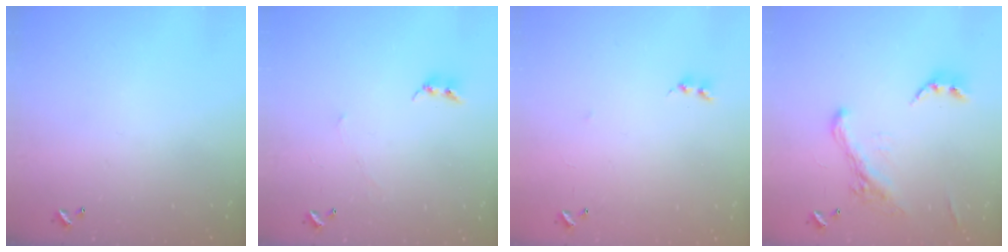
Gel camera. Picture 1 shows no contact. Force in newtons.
{"total": 2.4, "press": 2.3, "slide": 0.4}
{"total": 6.2, "press": 6.2, "slide": 0.7}
{"total": 5.1, "press": 4.9, "slide": 1.4}